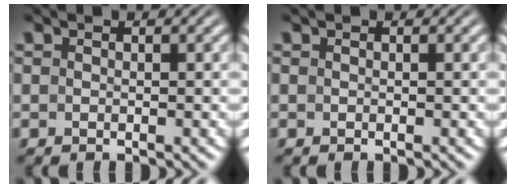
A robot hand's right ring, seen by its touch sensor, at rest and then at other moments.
{"total": 0.0}